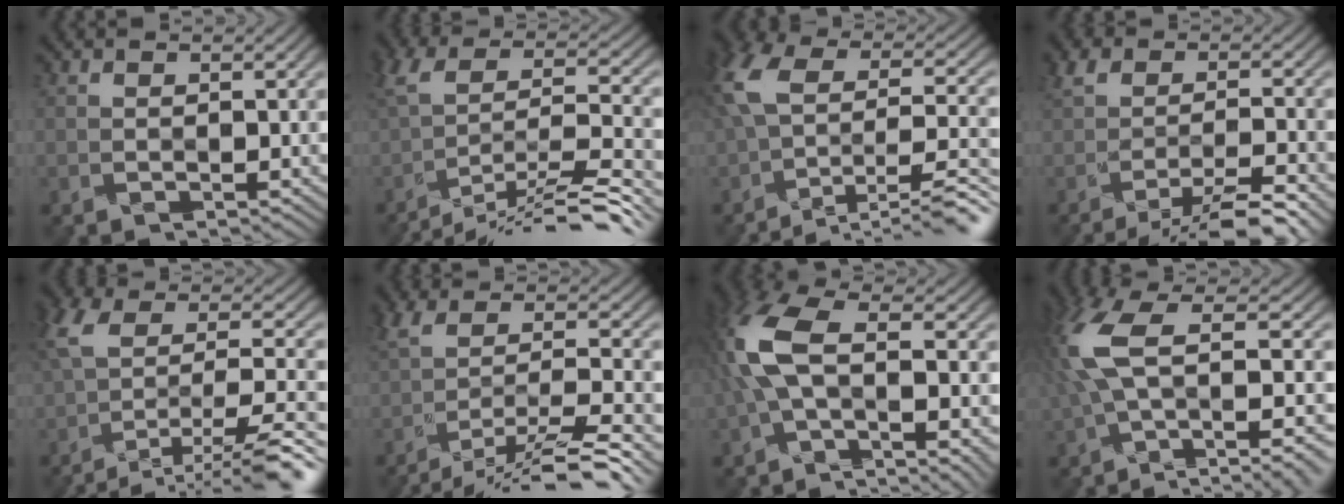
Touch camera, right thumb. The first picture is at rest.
{"total": 12.6, "force": [-9.6, 2.3, 8.0], "torque": [-0.158, 0.009, -0.157]}
{"total": 13.0, "force": [-5.7, 4.8, 10.6], "torque": [-0.231, 0.012, -0.095]}
{"total": 5.9, "force": [-3.9, 1.2, 4.2], "torque": [-0.070, 0.009, -0.072]}
{"total": 12.6, "force": [-6.7, 4.1, 9.8], "torque": [-0.210, -0.005, -0.104]}
{"total": 9.4, "force": [-6.3, 1.7, 6.7], "torque": [-0.125, 0.002, -0.113]}
{"total": 10.6, "force": [-1.2, 3.7, 9.8], "torque": [-0.238, 0.010, -0.031]}
{"total": 13.3, "force": [-0.1, 4.8, 12.4], "torque": [-0.283, 0.020, 0.001]}